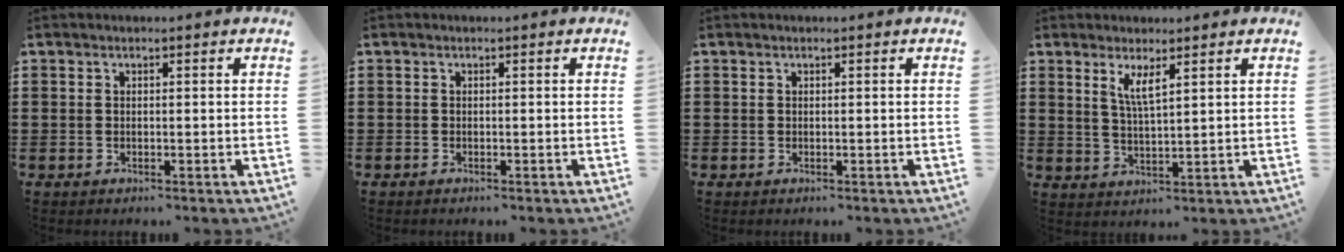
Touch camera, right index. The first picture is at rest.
{"total": 0.0}
{"total": 0.0}
{"total": 3.6, "force": [2.1, 0.6, 2.9], "torque": [-0.063, 0.002, 0.036]}